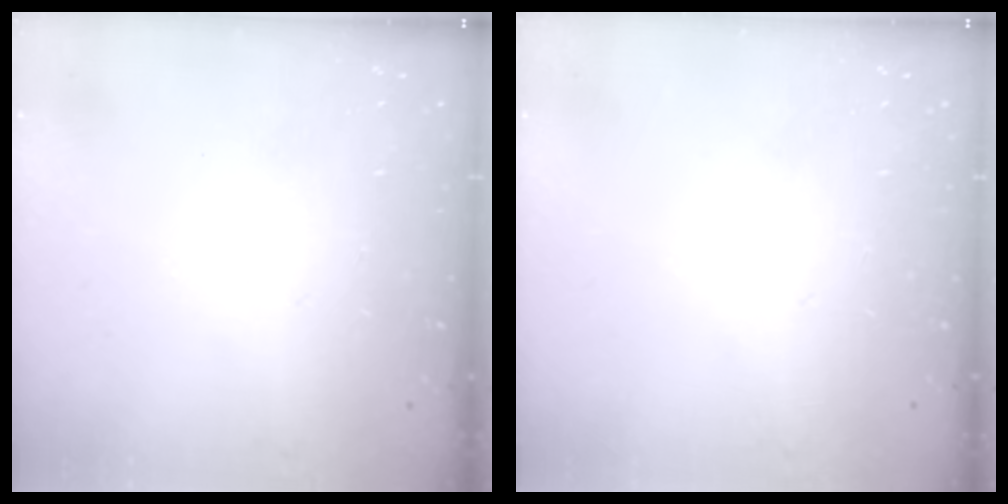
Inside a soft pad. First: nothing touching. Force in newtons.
{"total": 0.0}